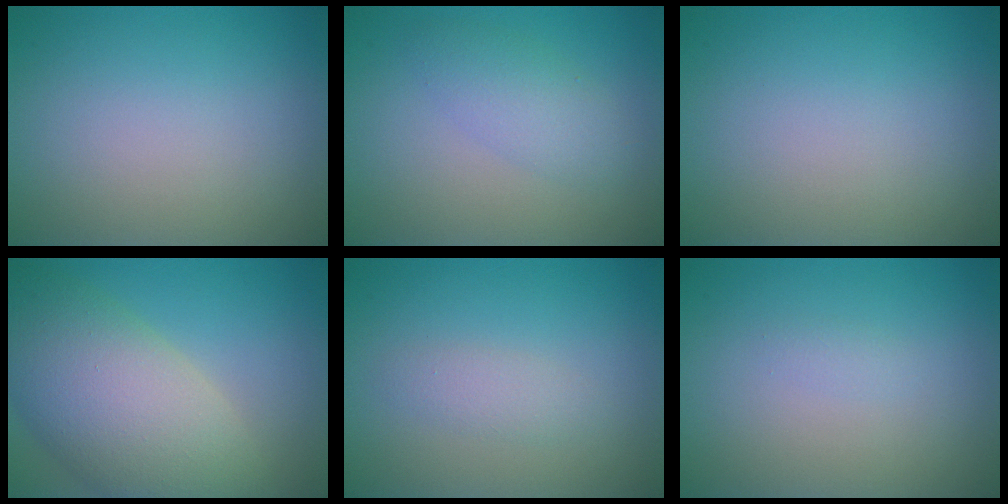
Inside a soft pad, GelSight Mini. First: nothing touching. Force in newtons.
{"total": 2.7, "press": 2.7, "slide": 0.0}
{"total": 0.0}
{"total": 10.6, "press": 10.6, "slide": 0.9}
{"total": 1.4, "press": 1.4, "slide": 0.1}
{"total": 0.6, "press": 0.6, "slide": 0.0}